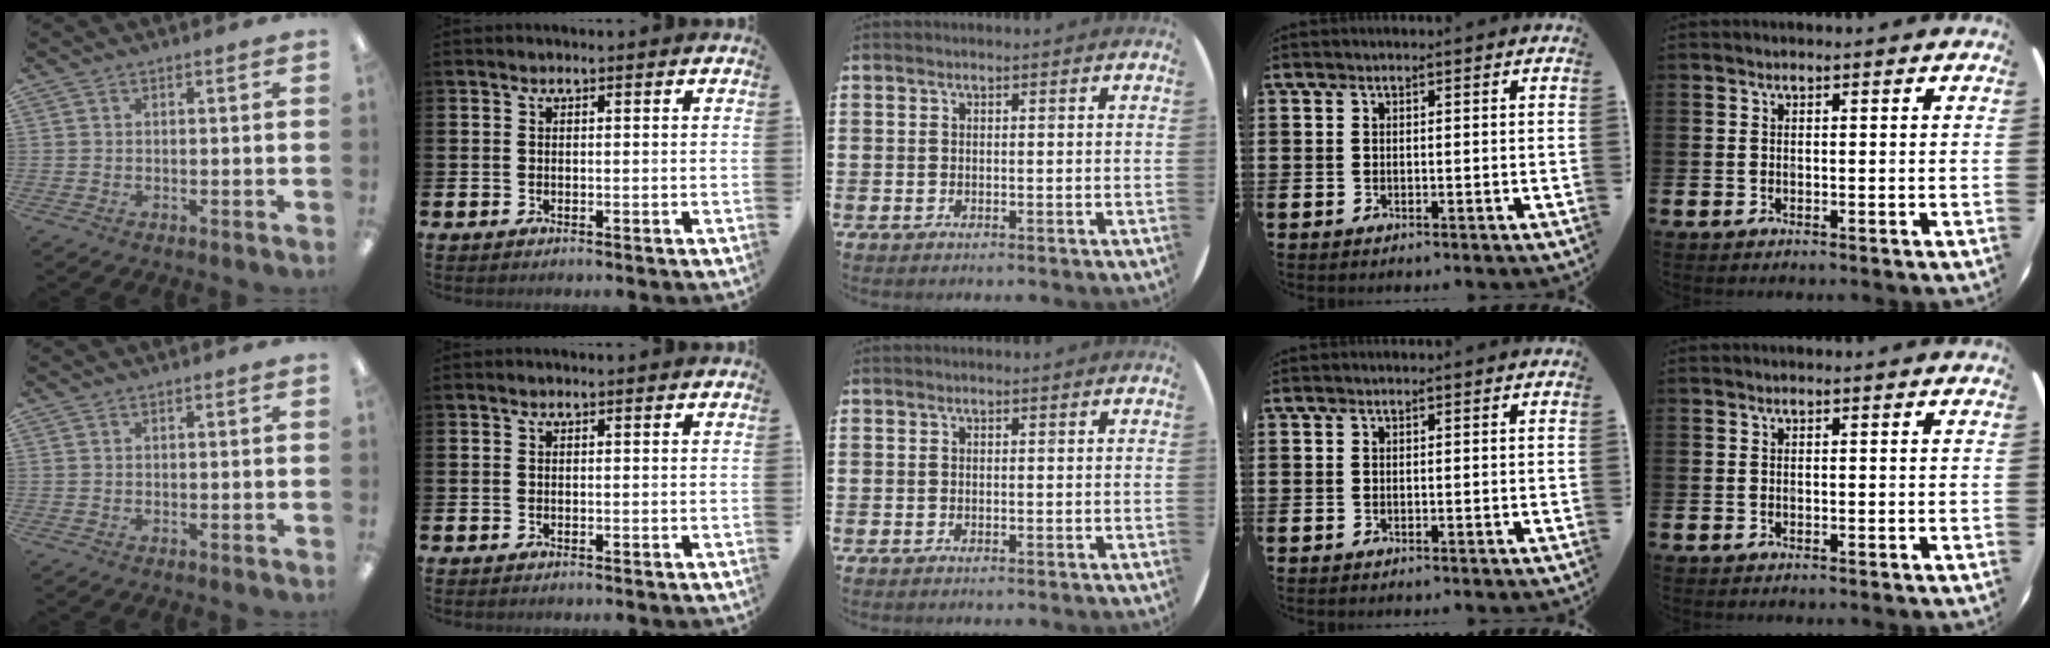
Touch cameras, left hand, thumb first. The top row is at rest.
{}